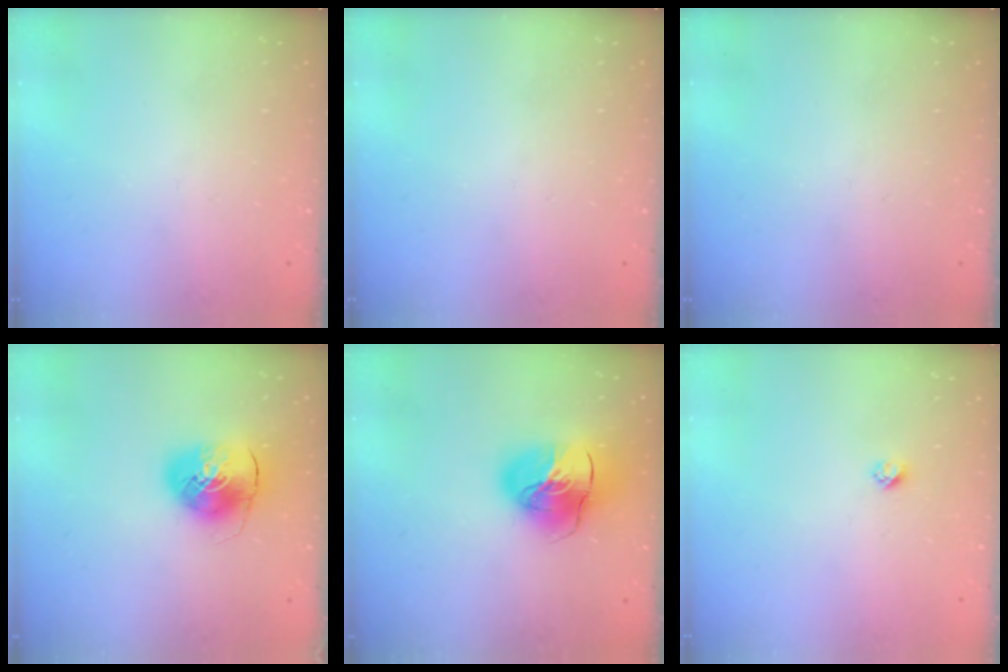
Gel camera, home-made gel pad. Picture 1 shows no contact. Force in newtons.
{"total": 0.0}
{"total": 0.0}
{"total": 9.8, "press": 9.7, "slide": 1.5}
{"total": 16.5, "press": 16.4, "slide": 2.3}
{"total": 2.4, "press": 2.4, "slide": 0.2}